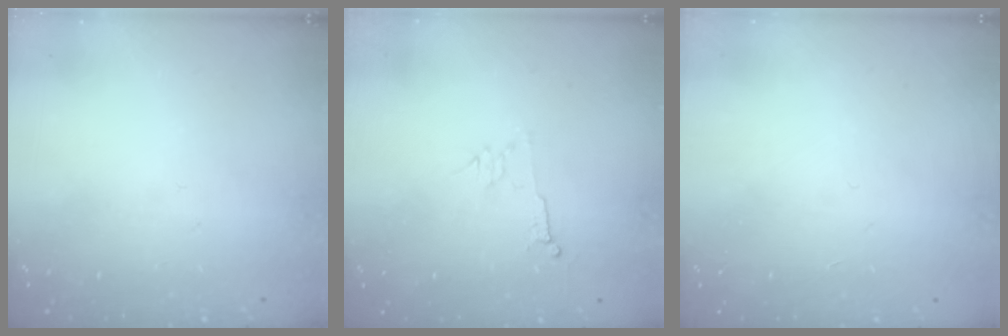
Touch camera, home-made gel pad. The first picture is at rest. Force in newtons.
{"total": 4.0, "press": 4.0, "slide": 0.7}
{"total": 0.8, "press": 0.8, "slide": 0.2}